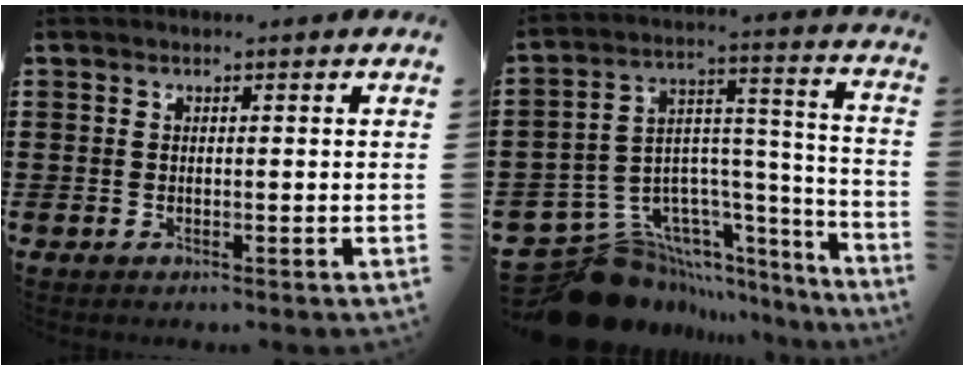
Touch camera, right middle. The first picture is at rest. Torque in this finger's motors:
{"motor_torque": [2.14, 0.00, 0.16, 0.00]}